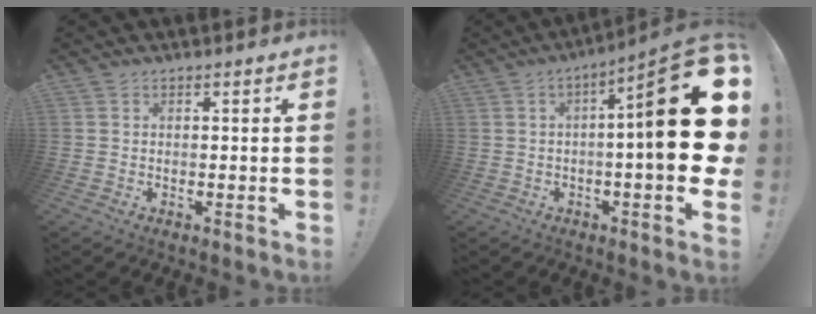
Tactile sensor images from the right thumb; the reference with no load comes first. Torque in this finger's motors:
{"motor_torque": [2.46, 2.55, 1.73, -1.04, 0.23]}